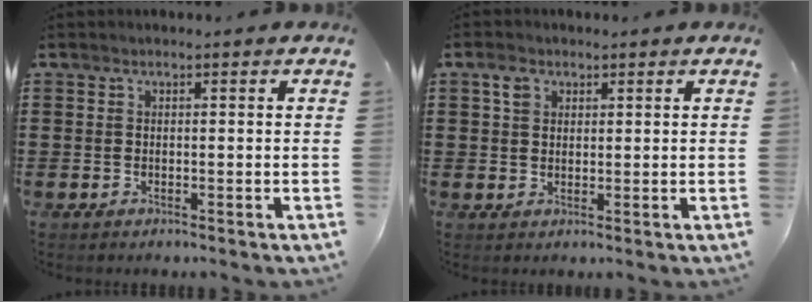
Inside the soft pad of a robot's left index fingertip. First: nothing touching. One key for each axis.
{"total": 2.5, "fx": 1.3, "fy": 1.8, "fz": 1.2, "tx": -0.021, "ty": 0.004, "tz": 0.023}